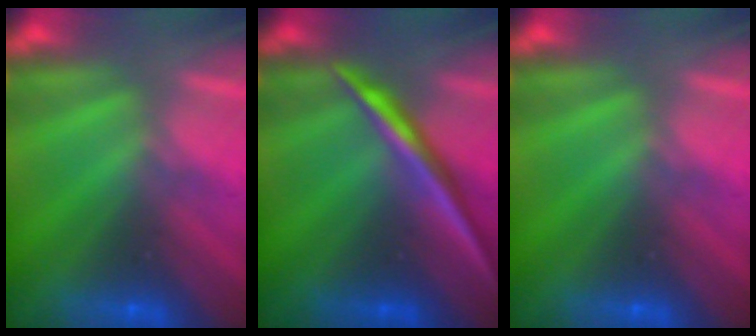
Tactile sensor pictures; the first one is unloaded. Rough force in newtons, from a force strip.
{"total": 2.2}
{"total": 0.0}